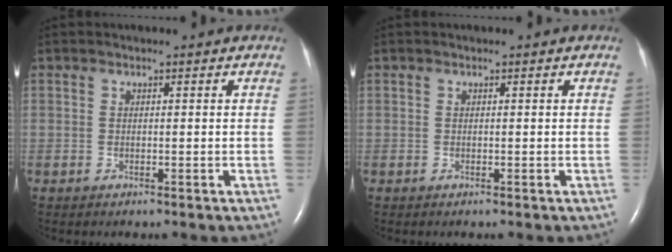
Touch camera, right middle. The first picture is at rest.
{"total": 0.0}